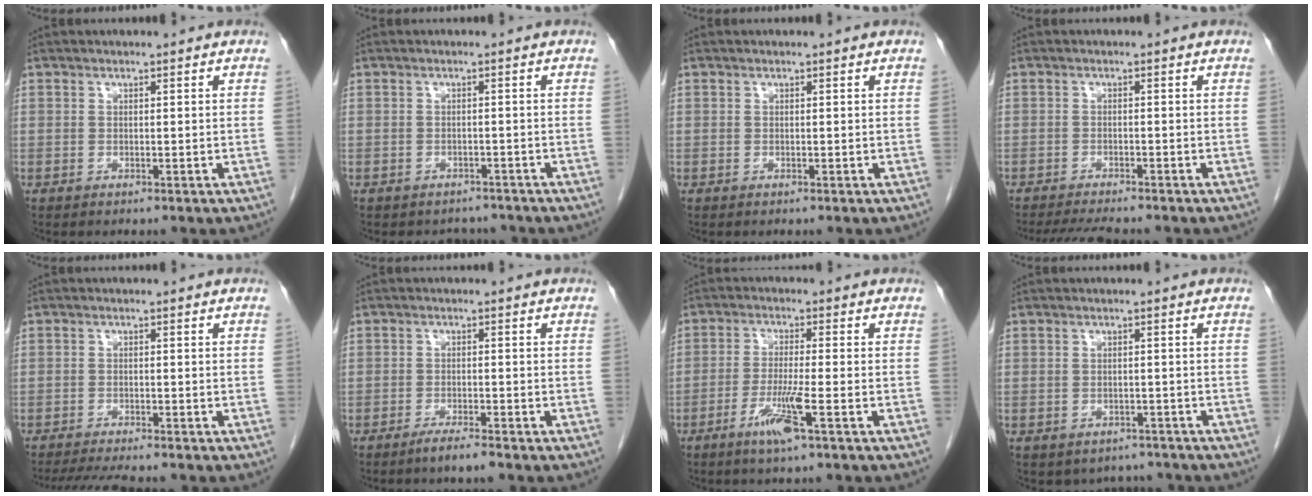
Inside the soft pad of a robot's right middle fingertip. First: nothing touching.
{"total": 3.4, "force": [-3.0, 1.6, 0.0], "torque": [-0.003, 0.007, -0.040]}
{"total": 0.0}
{"total": 6.5, "force": [-5.9, 0.7, 2.8], "torque": [-0.041, -0.017, -0.091]}
{"total": 6.9, "force": [-6.1, 0.5, 3.2], "torque": [-0.048, -0.017, -0.095]}
{"total": 2.9, "force": [-2.3, -0.1, 1.8], "torque": [-0.038, -0.006, -0.042]}
{"total": 5.6, "force": [-2.8, -0.4, 4.9], "torque": [-0.096, -0.012, -0.055]}
{"total": 4.7, "force": [-4.0, 2.4, 0.2], "torque": [0.008, 0.010, -0.049]}